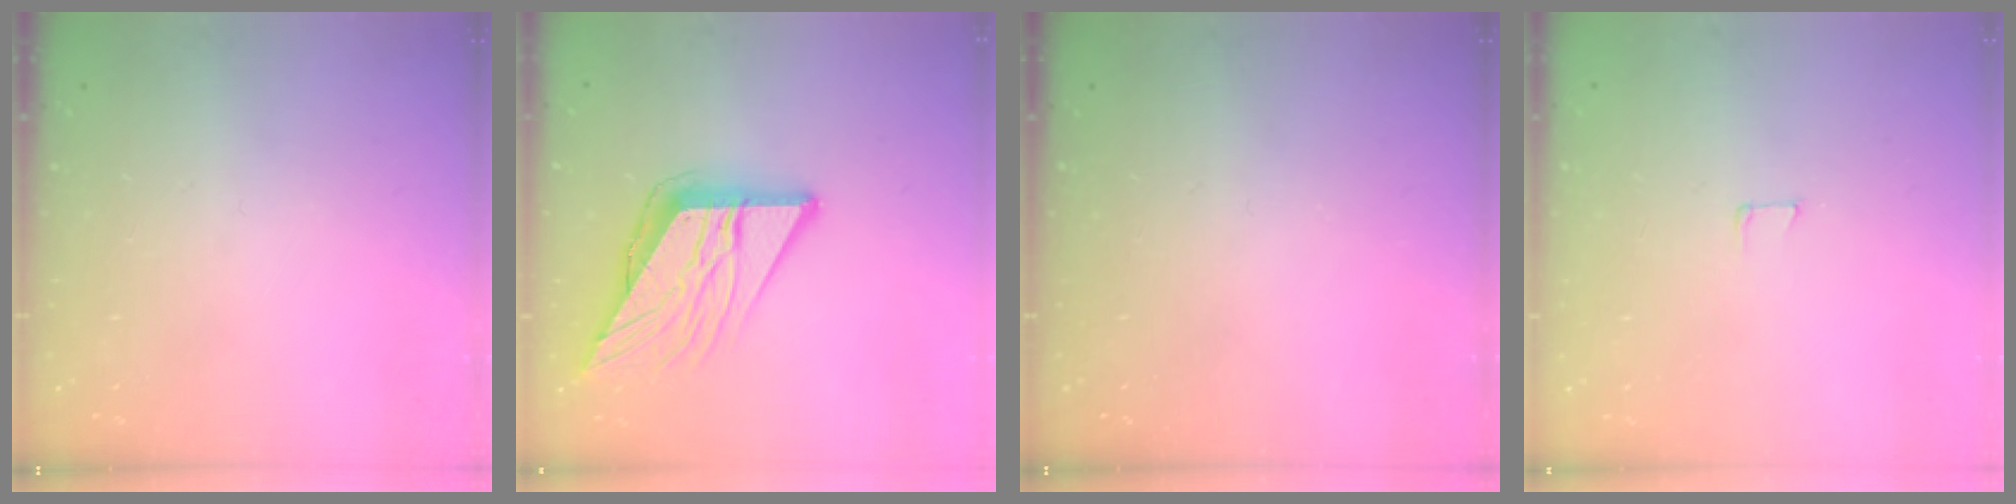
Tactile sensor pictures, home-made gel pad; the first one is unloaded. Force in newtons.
{"total": 13.7, "press": 13.6, "slide": 1.6}
{"total": 0.0}
{"total": 4.3, "press": 4.3, "slide": 0.4}